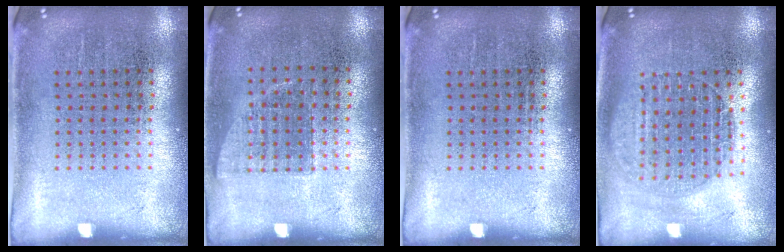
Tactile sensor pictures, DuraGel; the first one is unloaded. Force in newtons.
{"total": 0.8, "press": 0.7, "slide": 0.3}
{"total": 0.0}
{"total": 1.6, "press": 1.4, "slide": 0.7}